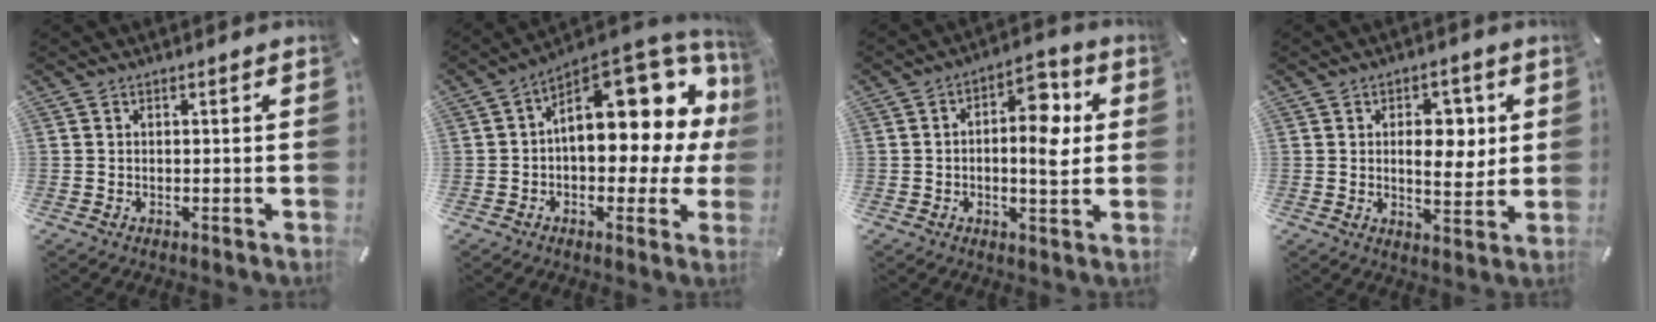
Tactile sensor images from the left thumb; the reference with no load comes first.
{"total": 20.1, "force": [6.1, 10.8, 15.8], "torque": [-0.195, -0.054, 0.103]}
{"total": 10.1, "force": [1.2, 5.1, 8.6], "torque": [-0.102, -0.012, 0.013]}
{"total": 8.9, "force": [1.8, 5.5, 6.7], "torque": [-0.083, -0.006, 0.023]}